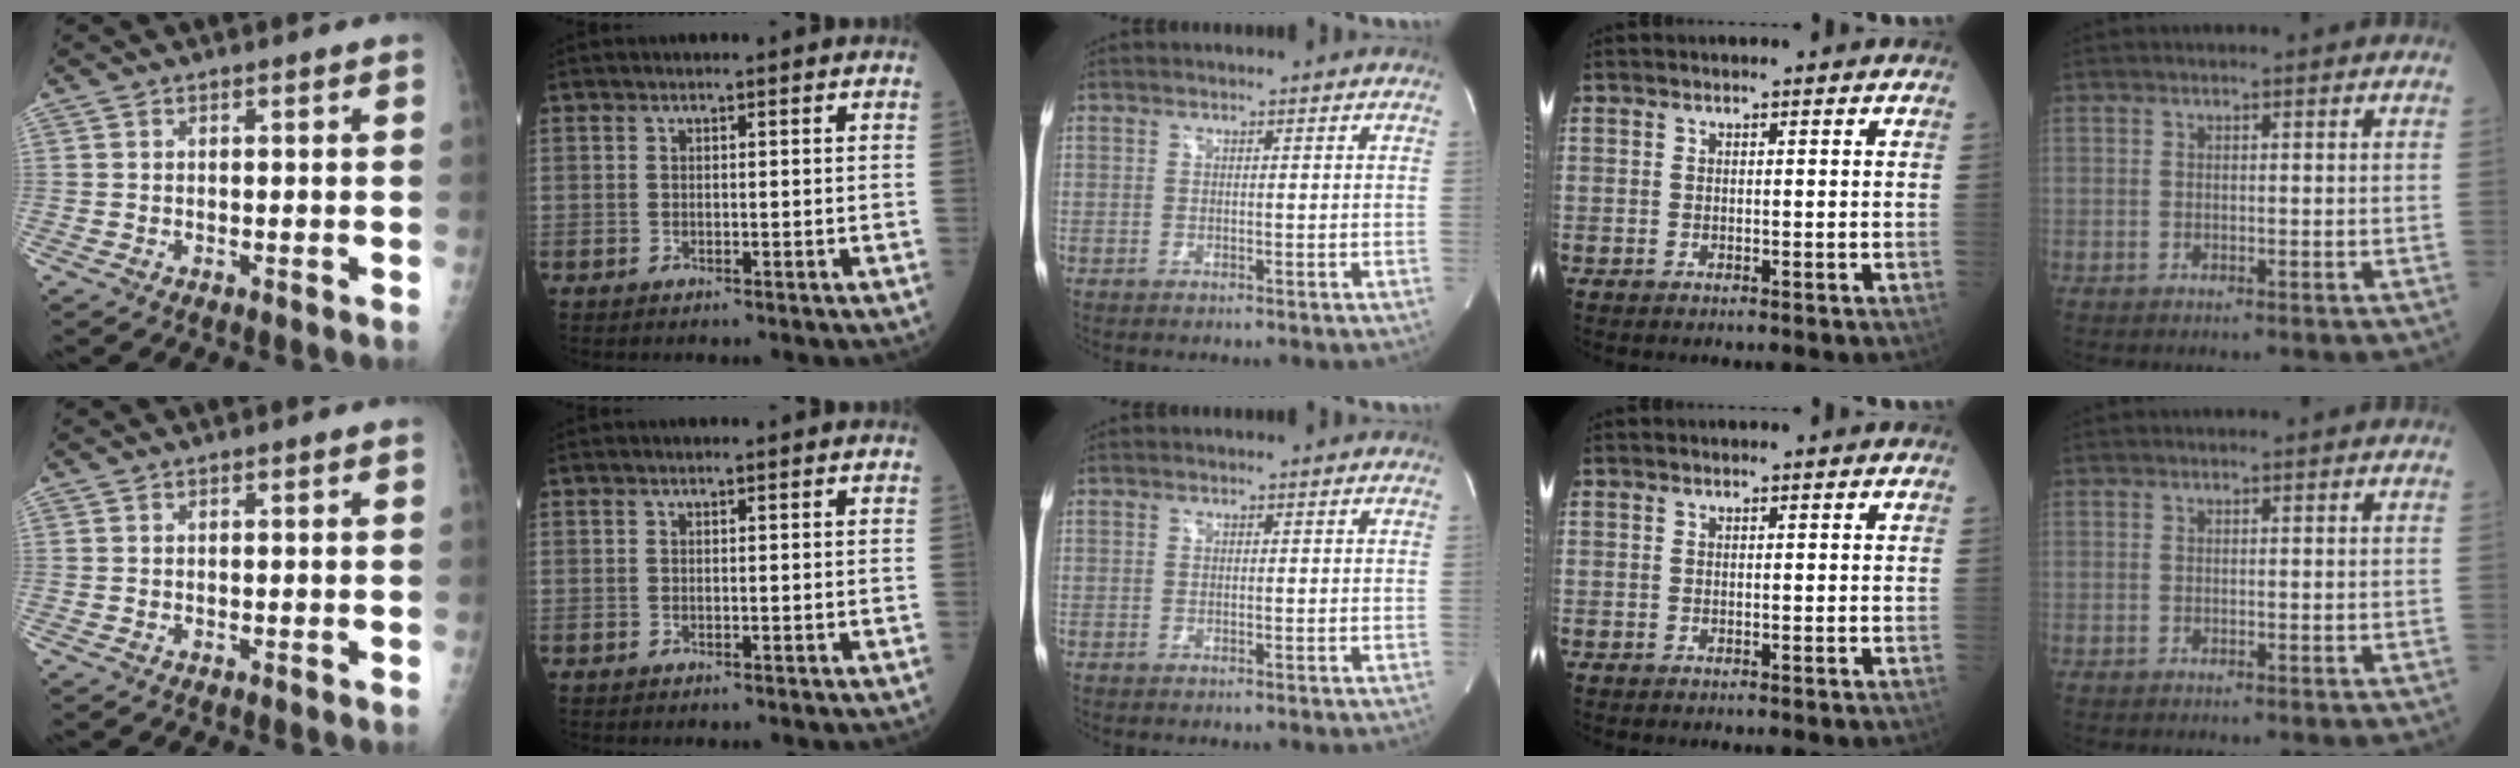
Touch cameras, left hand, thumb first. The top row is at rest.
{}